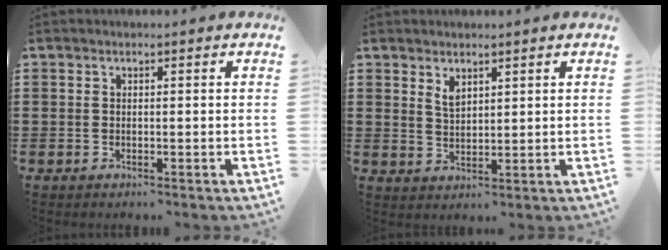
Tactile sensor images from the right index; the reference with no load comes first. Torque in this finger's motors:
{"motor_torque": [0.02, 0.01, 0.05, 0.03]}